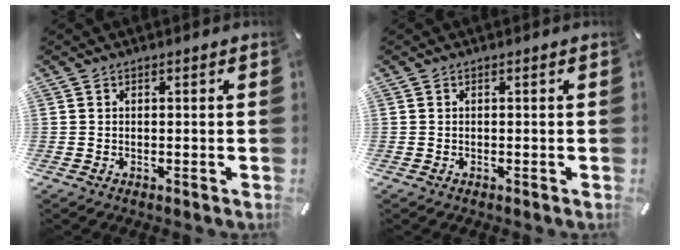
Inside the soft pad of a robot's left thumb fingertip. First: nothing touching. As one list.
[{"total": 0.0}]